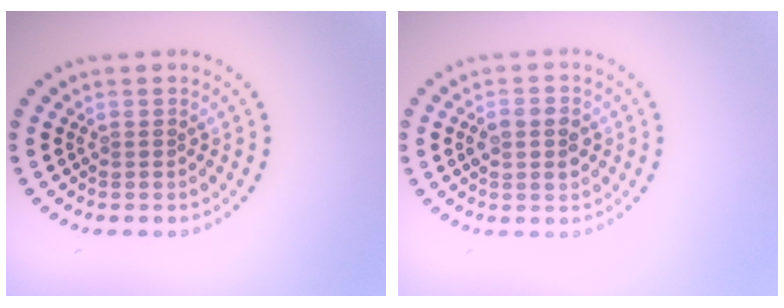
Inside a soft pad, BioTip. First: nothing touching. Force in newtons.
{"total": 2.6, "press": 2.6, "slide": 0.2}